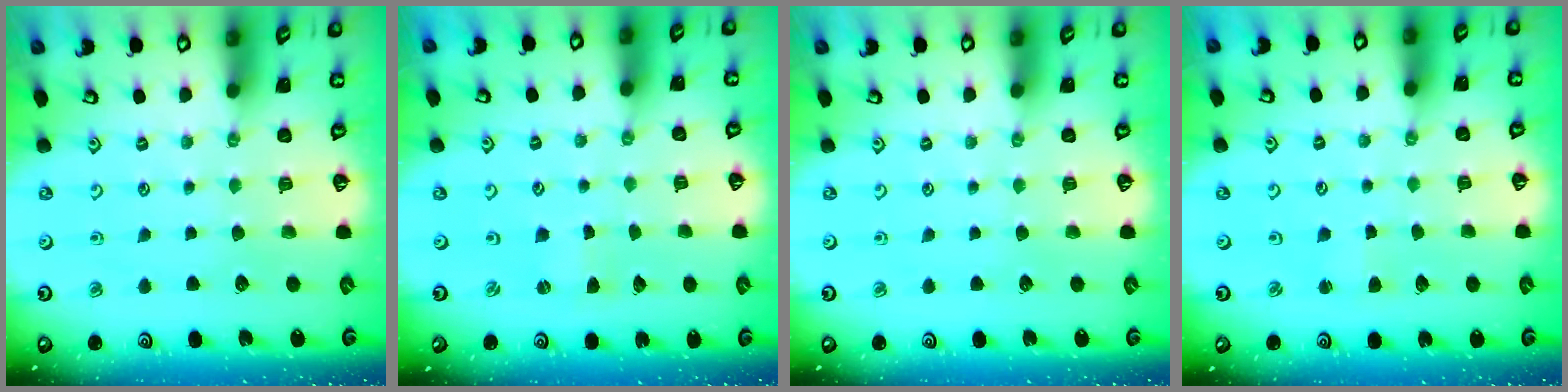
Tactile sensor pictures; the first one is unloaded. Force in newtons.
{"total": 0.9, "press": 0.9, "slide": 0.2}
{"total": 0.0}
{"total": 2.5, "press": 2.5, "slide": 0.2}